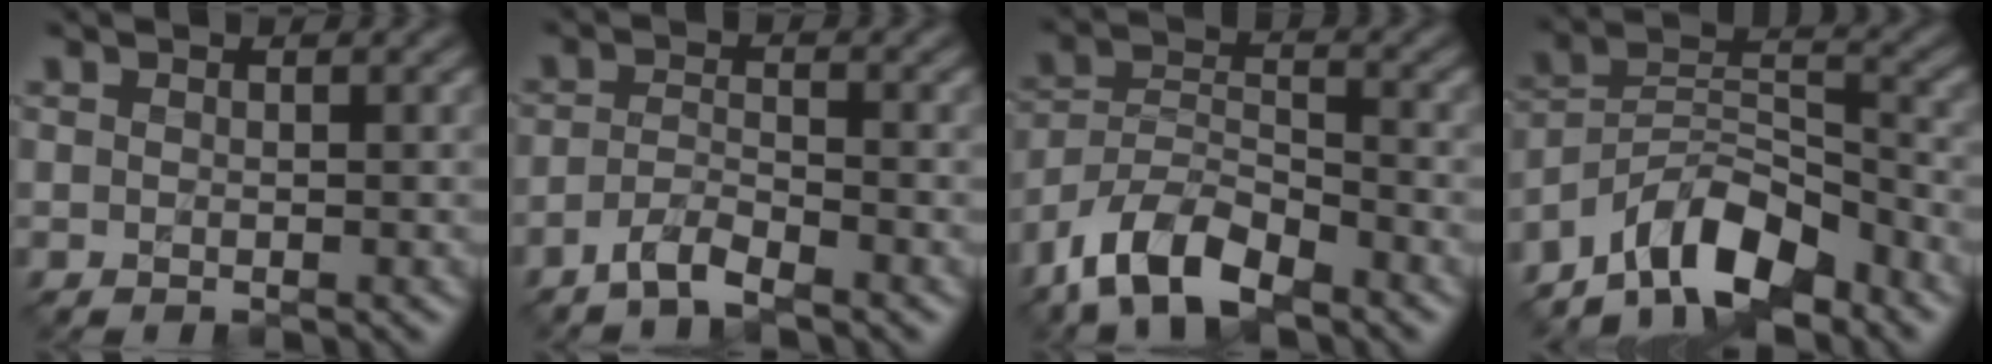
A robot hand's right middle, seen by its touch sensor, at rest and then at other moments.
{"total": 2.7, "force": [-2.1, 0.4, 1.6], "torque": [-0.032, 0.002, -0.049]}
{"total": 7.5, "force": [-5.5, 2.9, 4.2], "torque": [-0.073, -0.002, -0.114]}
{"total": 9.0, "force": [-6.9, 3.4, 4.7], "torque": [-0.067, 0.008, -0.138]}